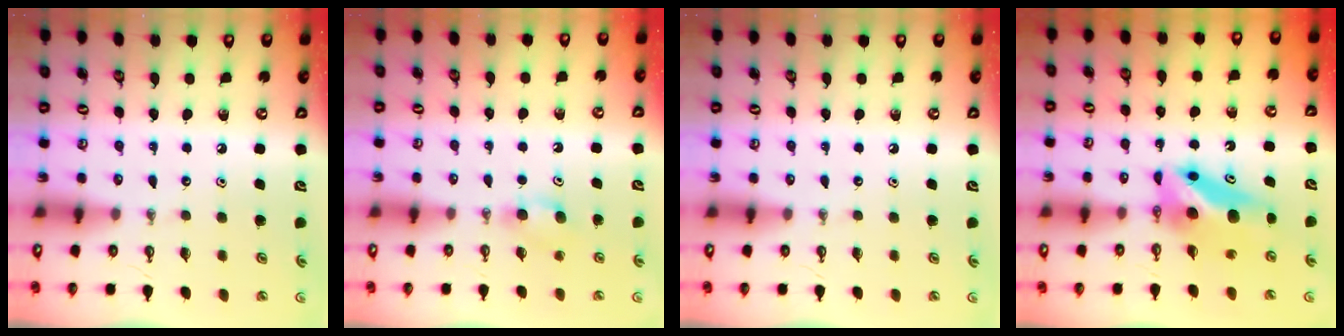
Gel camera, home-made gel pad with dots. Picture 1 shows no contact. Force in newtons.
{"total": 4.0, "press": 3.8, "slide": 1.0}
{"total": 0.0}
{"total": 6.4, "press": 6.4, "slide": 0.8}